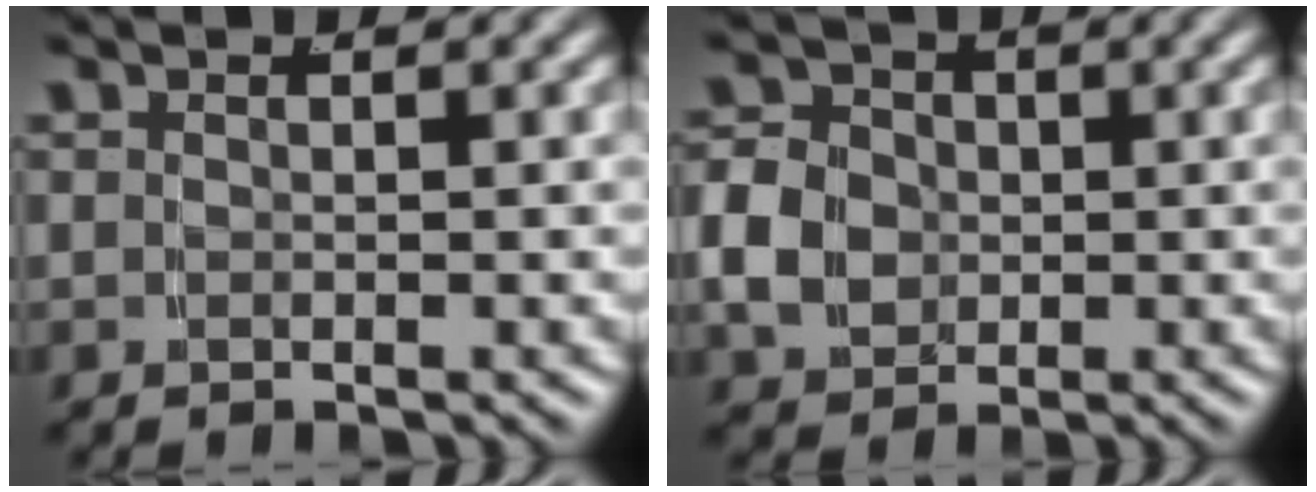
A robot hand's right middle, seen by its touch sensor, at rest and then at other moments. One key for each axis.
{"total": 6.2, "fx": -0.3, "fy": 5.4, "fz": 3.2, "tx": -0.062, "ty": -0.008, "tz": -0.005}